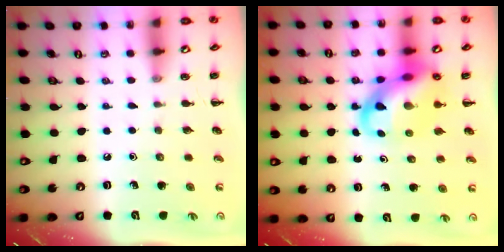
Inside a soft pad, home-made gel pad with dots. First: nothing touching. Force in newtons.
{"total": 14.7, "press": 14.2, "slide": 3.7}